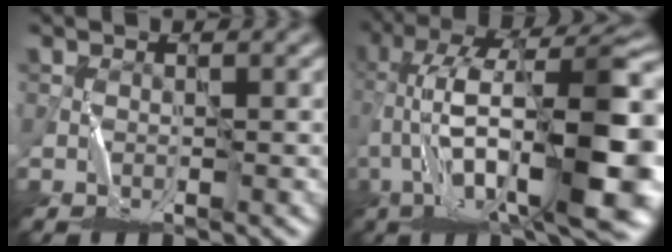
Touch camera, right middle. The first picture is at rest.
{"total": 15.8, "force": [-1.6, 5.2, 14.8], "torque": [-0.264, 0.042, -0.025]}